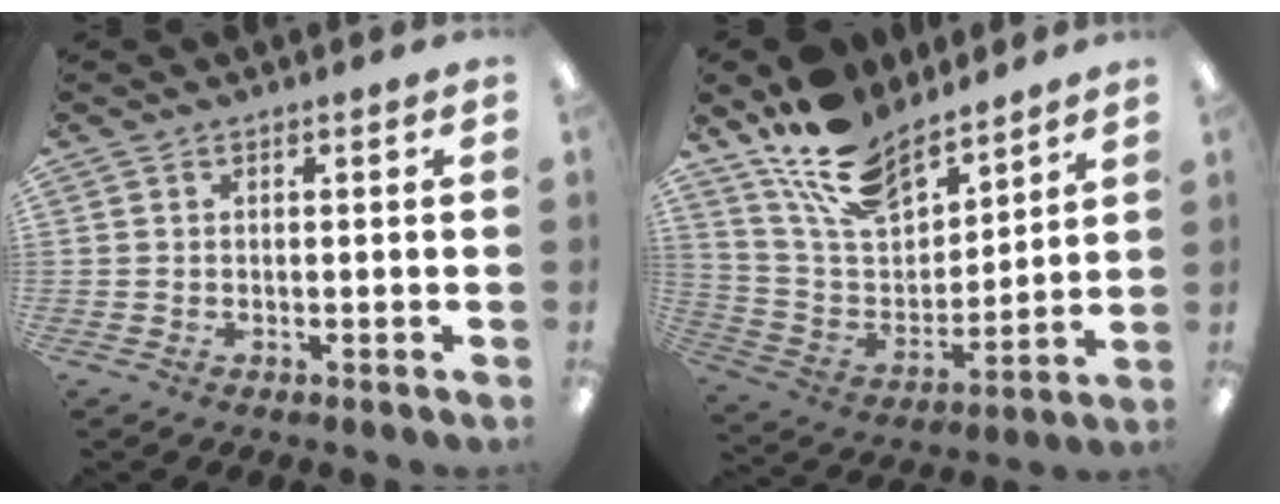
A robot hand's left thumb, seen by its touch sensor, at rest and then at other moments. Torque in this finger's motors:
{"motor_torque": [0.21, 0.21, 1.44, -1.33, 0.21]}